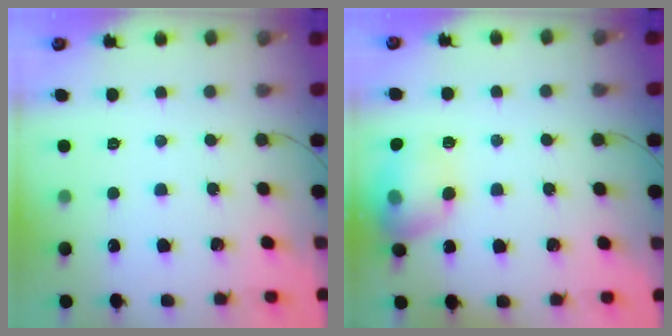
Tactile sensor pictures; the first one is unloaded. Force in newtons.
{"total": 14.2, "press": 14.1, "slide": 1.3}